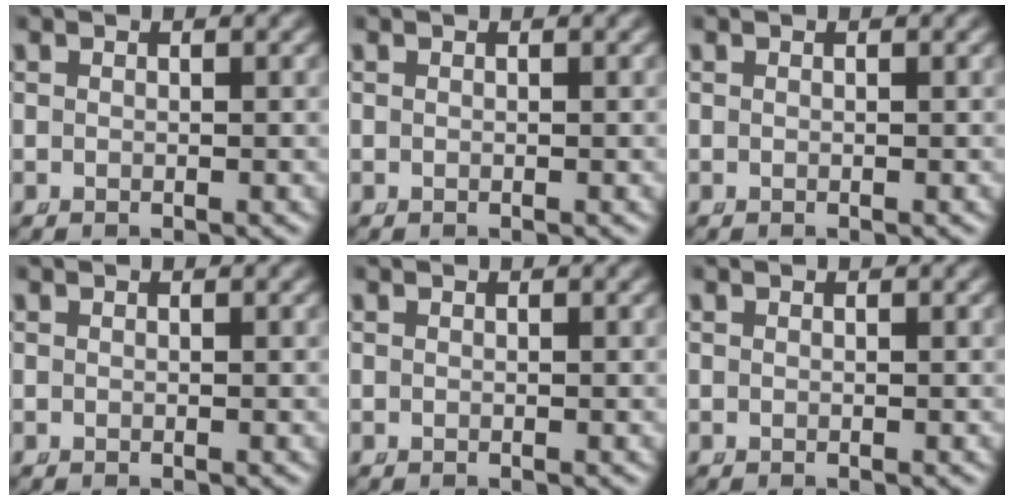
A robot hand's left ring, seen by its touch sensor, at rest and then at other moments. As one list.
[{"total": 0.0}, {"total": 0.0}, {"total": 0.0}, {"total": 0.0}, {"total": 0.0}]